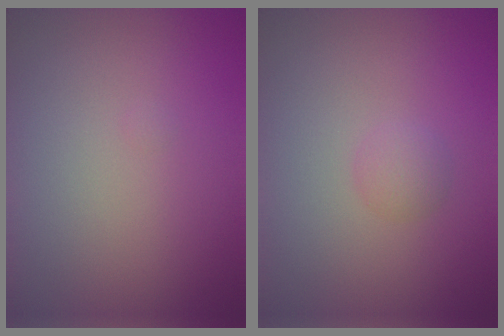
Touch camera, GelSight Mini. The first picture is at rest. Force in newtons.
{"total": 1.2, "press": 1.2, "slide": 0.1}